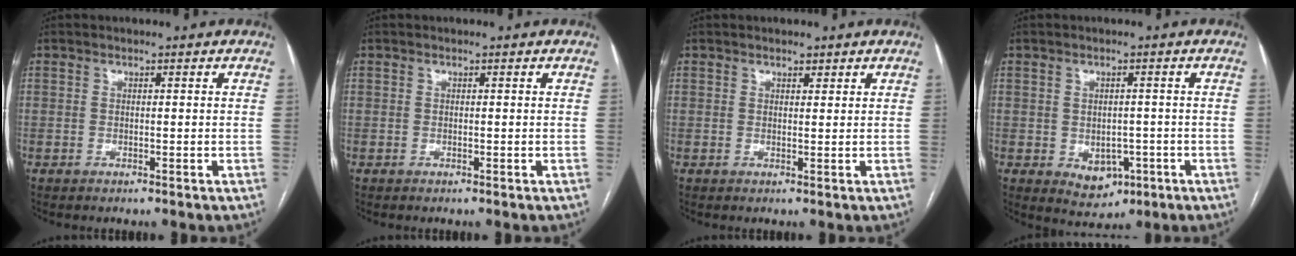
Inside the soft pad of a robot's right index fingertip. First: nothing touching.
{"total": 0.0}
{"total": 1.2, "force": [0.9, 0.6, 0.5], "torque": [-0.010, 0.000, 0.013]}
{"total": 5.1, "force": [-1.6, 3.7, 3.1], "torque": [-0.037, 0.001, -0.010]}